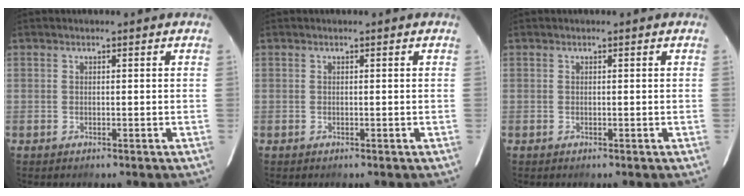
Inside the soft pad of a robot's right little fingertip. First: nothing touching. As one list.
[{"total": 0.0}, {"total": 0.0}]